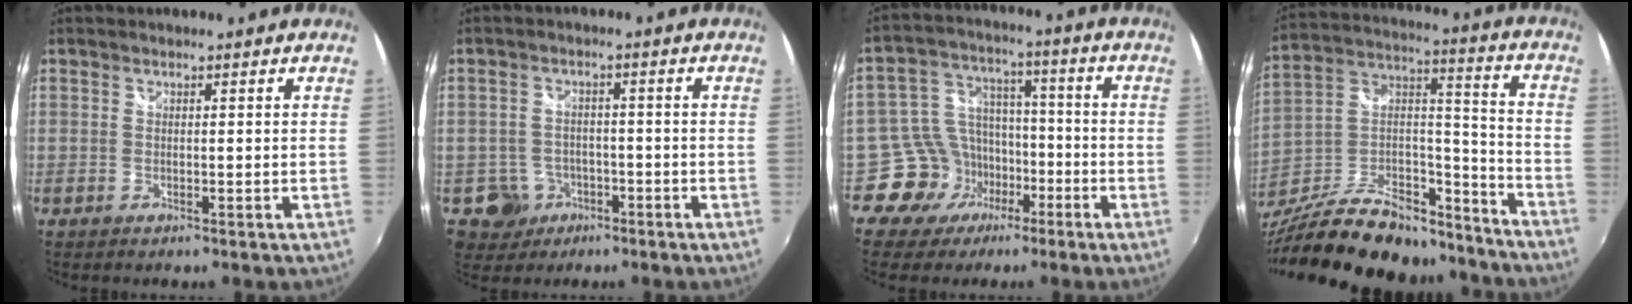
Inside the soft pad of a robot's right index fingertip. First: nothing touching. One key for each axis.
{"total": 6.3, "fx": -2.8, "fy": 5.6, "fz": 0.9, "tx": -0.036, "ty": 0.011, "tz": -0.032}
{"total": 10.6, "fx": -5.8, "fy": 8.8, "fz": 1.0, "tx": -0.030, "ty": 0.045, "tz": -0.090}
{"total": 27.8, "fx": -20.7, "fy": 12.0, "fz": 14.3, "tx": -0.275, "ty": 0.034, "tz": -0.312}